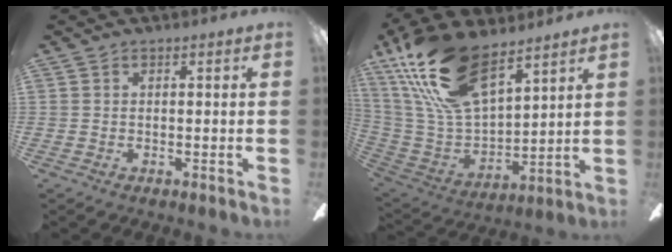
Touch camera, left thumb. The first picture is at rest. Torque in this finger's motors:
{"motor_torque": [0.63, 0.72, 1.66, -1.12, 0.37]}